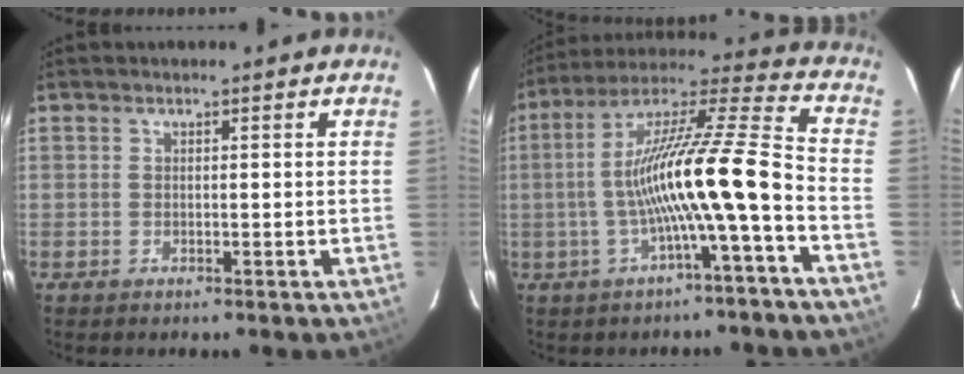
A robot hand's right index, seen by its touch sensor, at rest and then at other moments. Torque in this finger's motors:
{"motor_torque": [1.58, -0.56, 1.05, 0.21]}